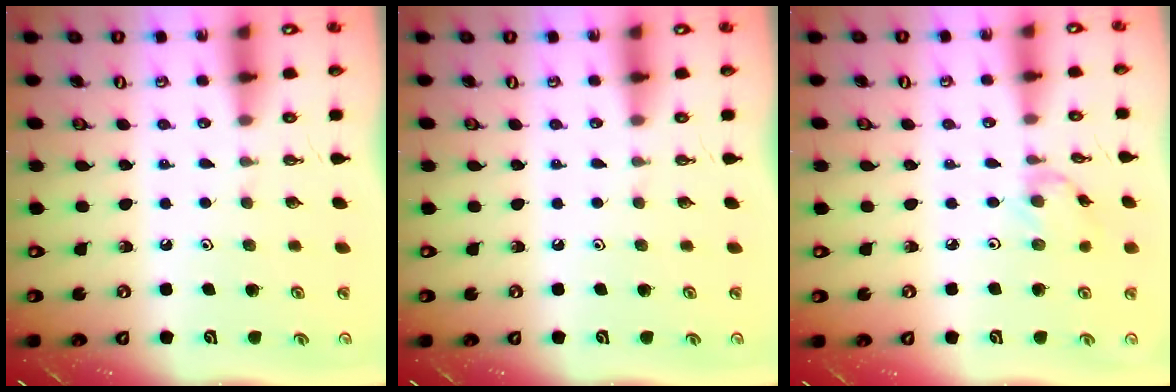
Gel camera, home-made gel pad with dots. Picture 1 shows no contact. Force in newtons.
{"total": 0.0}
{"total": 1.0, "press": 1.0, "slide": 0.3}